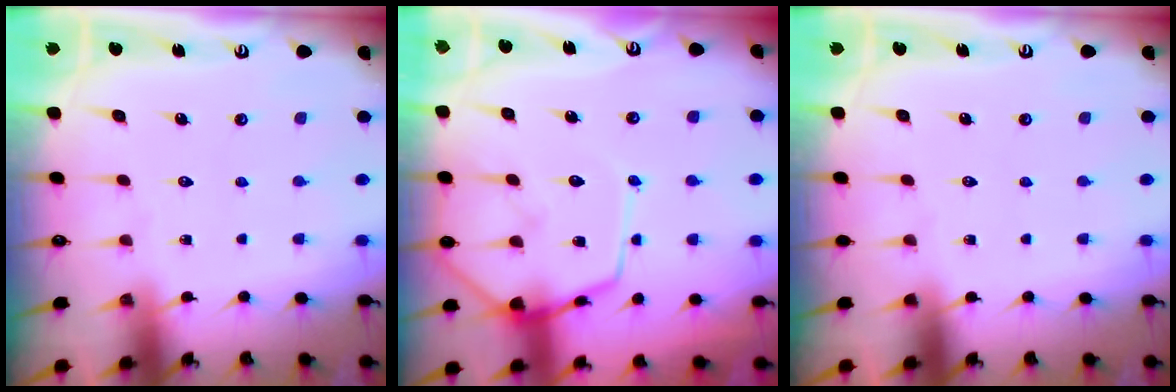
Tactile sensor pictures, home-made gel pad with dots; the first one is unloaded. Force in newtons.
{"total": 11.3, "press": 11.3, "slide": 1.1}
{"total": 0.0}